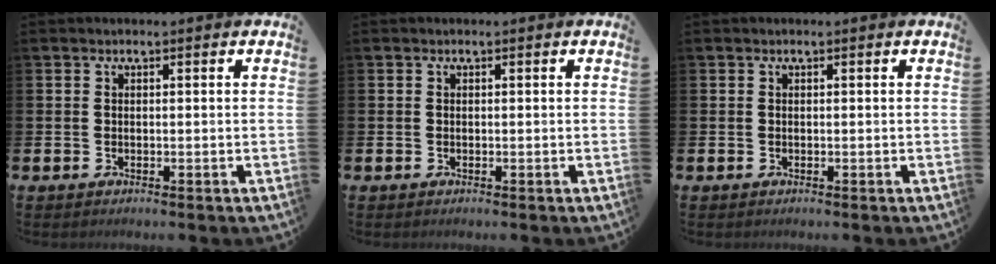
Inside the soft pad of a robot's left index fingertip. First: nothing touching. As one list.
[{"total": 0.0}, {"total": 0.0}]